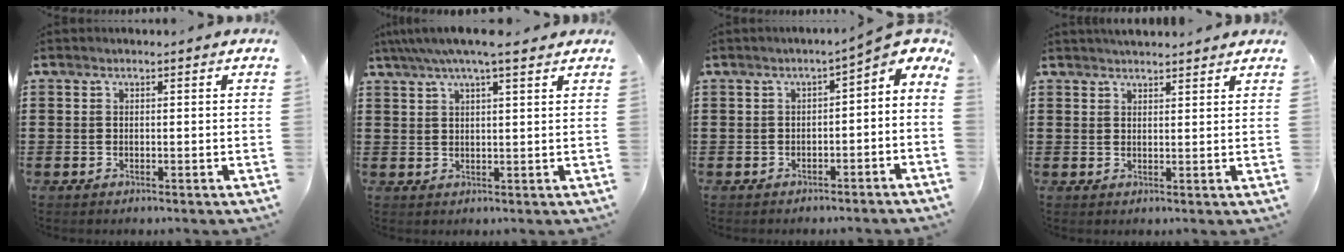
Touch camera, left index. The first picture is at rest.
{"total": 5.3, "force": [3.9, 0.6, 3.5], "torque": [-0.076, -0.001, 0.068]}
{"total": 2.0, "force": [-1.5, 0.8, 1.0], "torque": [-0.018, -0.004, -0.043]}
{"total": 2.1, "force": [2.1, 0.1, 0.1], "torque": [-0.007, 0.000, 0.040]}